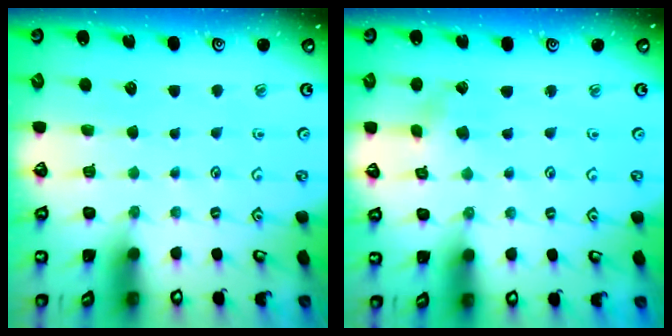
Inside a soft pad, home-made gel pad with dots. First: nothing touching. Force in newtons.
{"total": 1.2, "press": 1.2, "slide": 0.1}